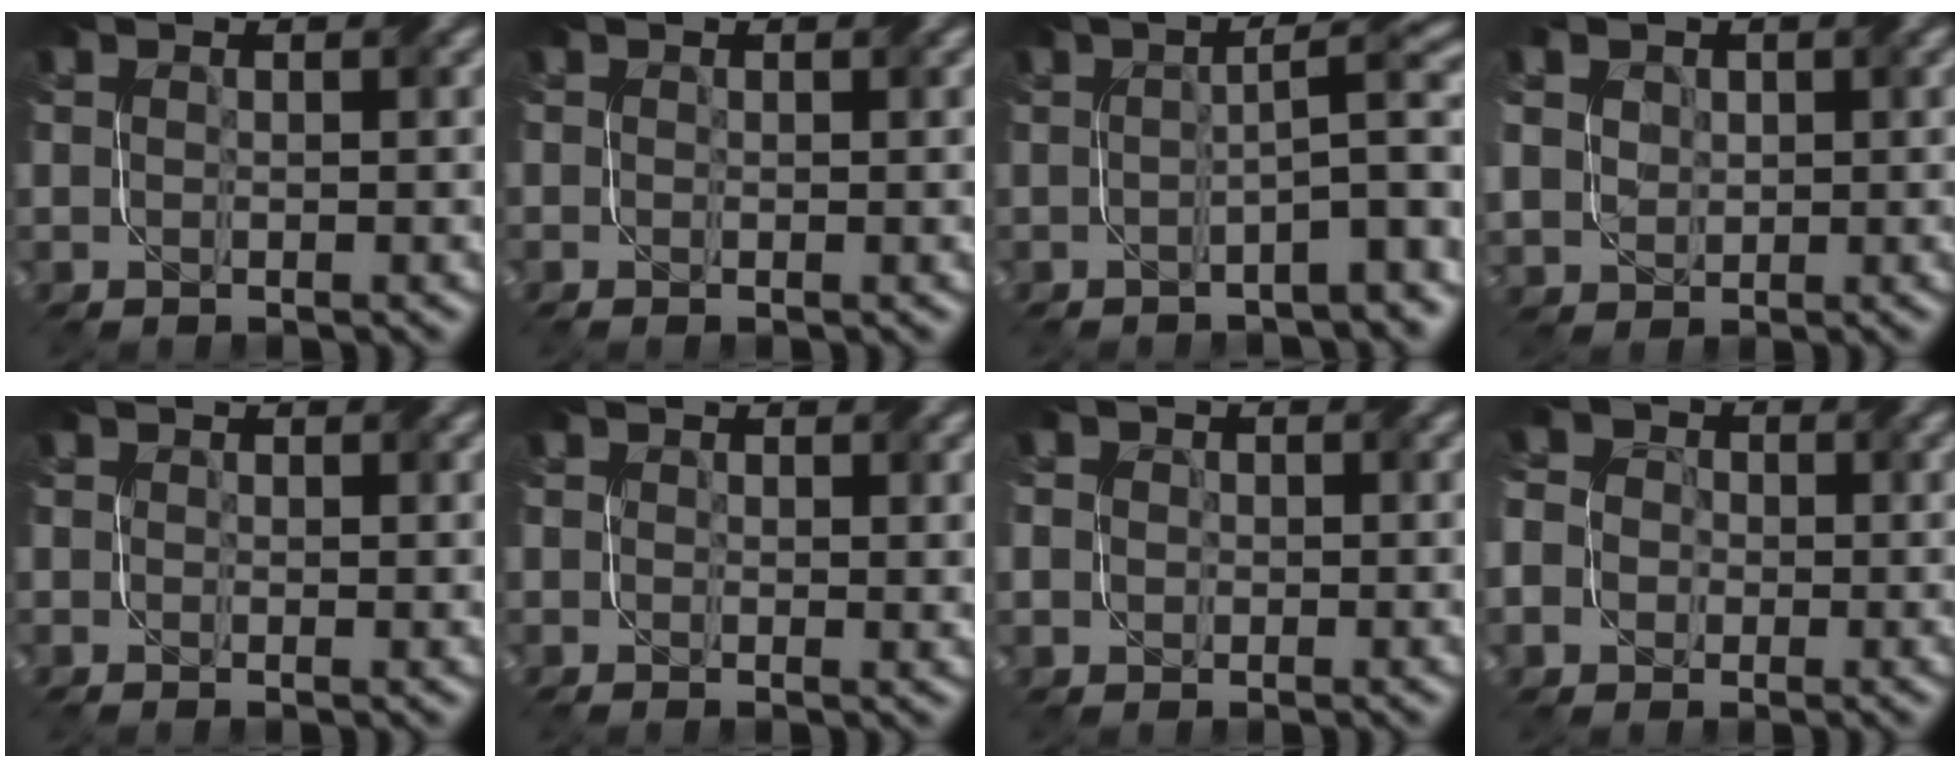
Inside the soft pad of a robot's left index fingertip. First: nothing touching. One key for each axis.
{"total": 0.0}
{"total": 5.8, "fx": -2.0, "fy": 0.9, "fz": 5.4, "tx": -0.065, "ty": 0.024, "tz": -0.037}
{"total": 5.8, "fx": 2.0, "fy": 4.6, "fz": 3.0, "tx": -0.085, "ty": 0.029, "tz": 0.025}
{"total": 0.6, "fx": 0.4, "fy": 0.3, "fz": 0.2, "tx": 0.001, "ty": 0.001, "tz": 0.006}
{"total": 1.2, "fx": 0.8, "fy": 0.7, "fz": 0.6, "tx": -0.003, "ty": 0.000, "tz": 0.011}
{"total": 2.3, "fx": 0.5, "fy": 2.1, "fz": 0.8, "tx": -0.003, "ty": 0.016, "tz": -0.008}
{"total": 5.9, "fx": -1.2, "fy": 5.4, "fz": 2.1, "tx": -0.058, "ty": 0.006, "tz": -0.048}